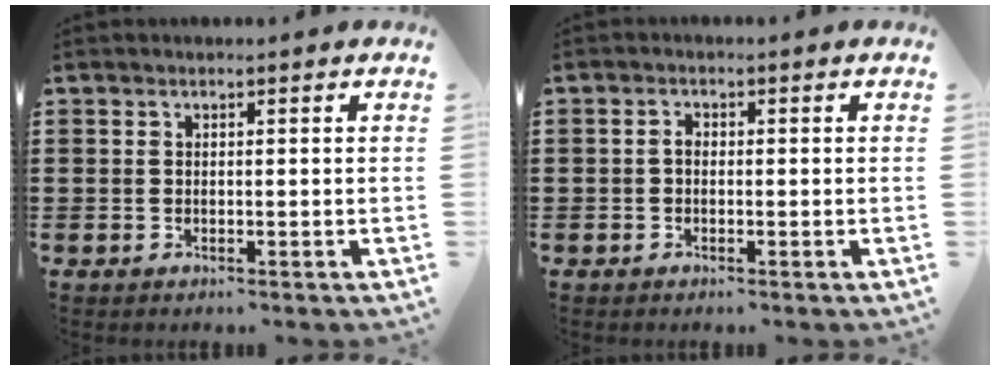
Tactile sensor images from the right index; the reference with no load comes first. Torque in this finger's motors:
{"motor_torque": [0.40, -0.35, 0.21, 0.05]}